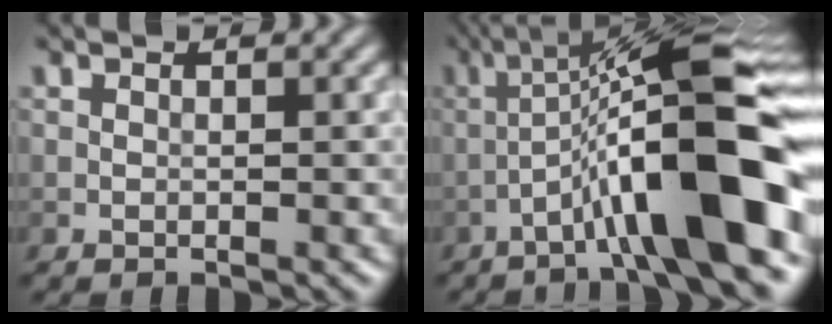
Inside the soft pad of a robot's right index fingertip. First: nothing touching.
{"total": 12.5, "force": [-4.0, 1.9, 11.7], "torque": [-0.176, 0.031, -0.060]}